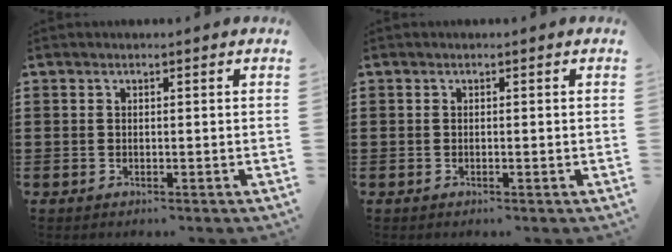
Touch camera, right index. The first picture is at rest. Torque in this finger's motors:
{"motor_torque": [1.89, 0.25, 0.00, 0.00]}